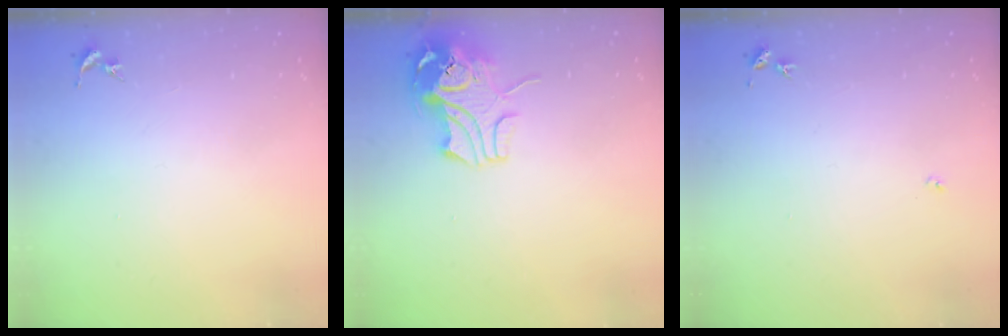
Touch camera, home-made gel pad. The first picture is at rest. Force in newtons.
{"total": 10.8, "press": 10.6, "slide": 1.6}
{"total": 3.0, "press": 3.0, "slide": 0.4}